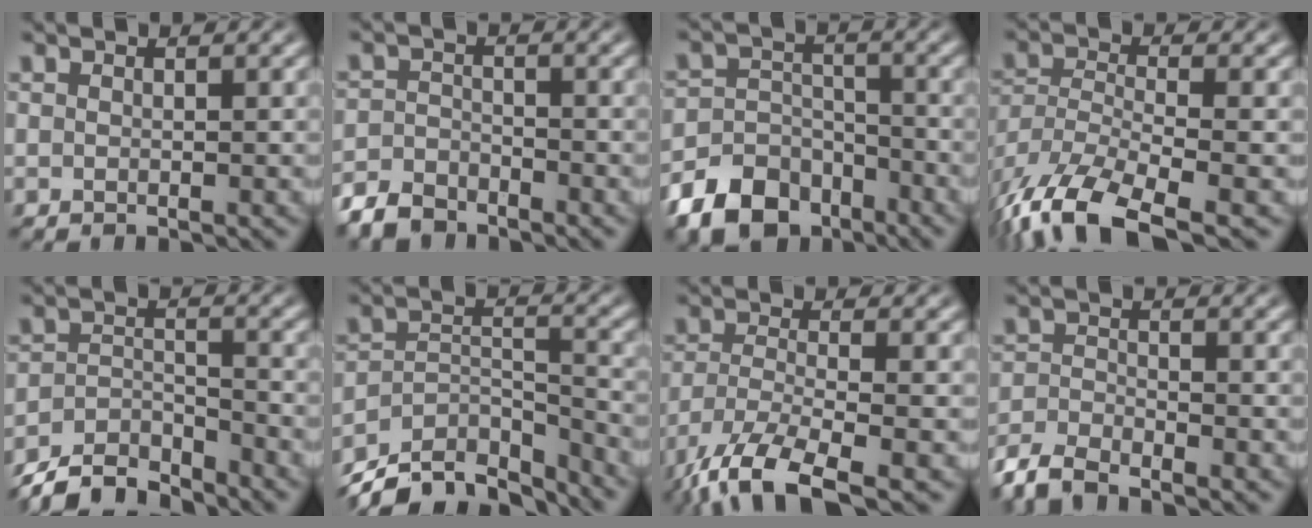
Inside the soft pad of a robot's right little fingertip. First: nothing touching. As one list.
[{"total": 4.0, "force": [-3.6, 1.6, 0.6], "torque": [-0.007, -0.013, -0.060]}, {"total": 8.7, "force": [-6.0, 5.4, 3.3], "torque": [-0.044, -0.024, -0.095]}, {"total": 9.0, "force": [-5.7, 4.5, 5.4], "torque": [-0.136, -0.061, -0.062]}, {"total": 6.1, "force": [-5.3, 2.3, 2.0], "torque": [-0.025, -0.020, -0.087]}, {"total": 10.0, "force": [-7.8, 4.5, 4.2], "torque": [-0.062, -0.032, -0.116]}, {"total": 8.1, "force": [-5.1, 3.3, 5.3], "torque": [-0.108, -0.047, -0.056]}, {"total": 3.6, "force": [-3.3, 1.1, 0.9], "torque": [-0.018, -0.009, -0.058]}]